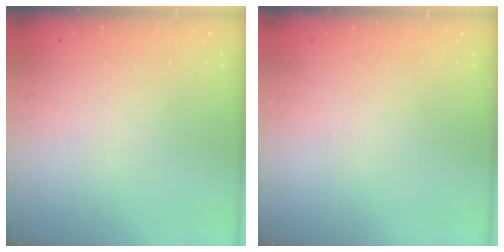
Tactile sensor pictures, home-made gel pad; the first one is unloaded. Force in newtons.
{"total": 0.0}